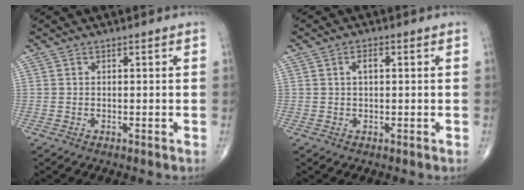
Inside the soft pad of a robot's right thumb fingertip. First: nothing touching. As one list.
[{"total": 2.1, "force": [0.4, 1.0, 1.8], "torque": [-0.032, 0.007, 0.007]}]